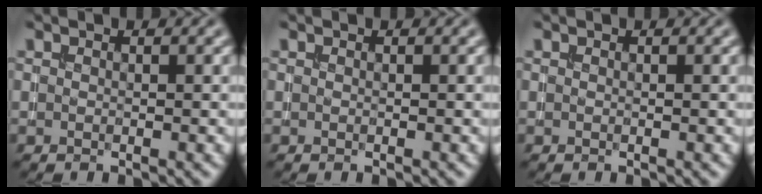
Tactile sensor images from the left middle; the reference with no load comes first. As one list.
[{"total": 0.0}, {"total": 0.0}]